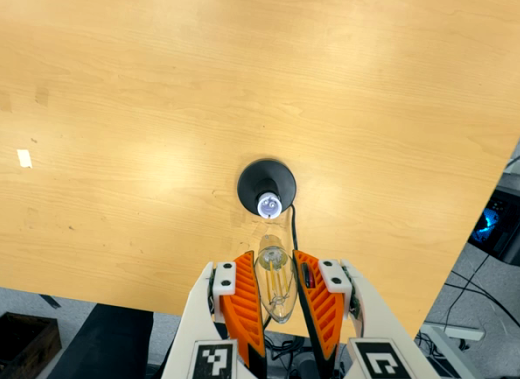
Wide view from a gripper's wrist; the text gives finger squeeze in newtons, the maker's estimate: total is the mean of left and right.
{"total": 8.1, "left": 7.1, "right": 9.1}